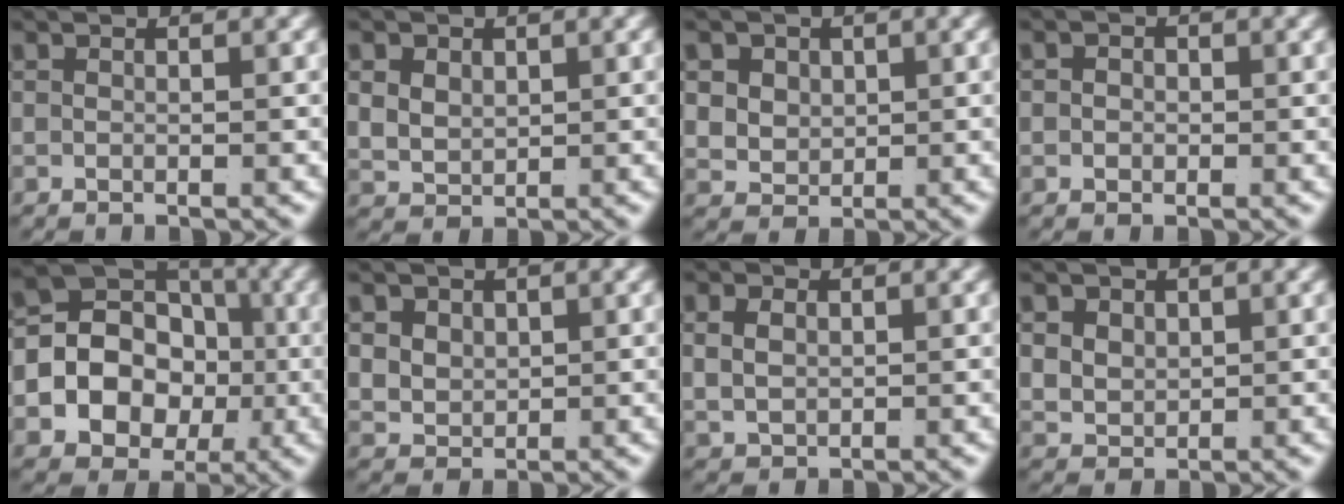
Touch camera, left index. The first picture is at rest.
{"total": 3.6, "force": [0.8, 3.1, 1.7], "torque": [-0.051, -0.018, 0.028]}
{"total": 4.9, "force": [0.9, 4.4, 2.0], "torque": [-0.055, -0.020, 0.026]}
{"total": 1.1, "force": [-0.3, 1.0, 0.3], "torque": [-0.005, -0.004, -0.005]}
{"total": 14.7, "force": [-1.7, 12.7, 7.1], "torque": [-0.161, -0.046, -0.025]}
{"total": 4.1, "force": [0.7, 3.7, 1.7], "torque": [-0.049, -0.019, 0.026]}
{"total": 2.3, "force": [0.6, 1.8, 1.4], "torque": [-0.029, -0.005, 0.022]}
{"total": 3.6, "force": [0.8, 3.1, 1.5], "torque": [-0.046, -0.018, 0.028]}